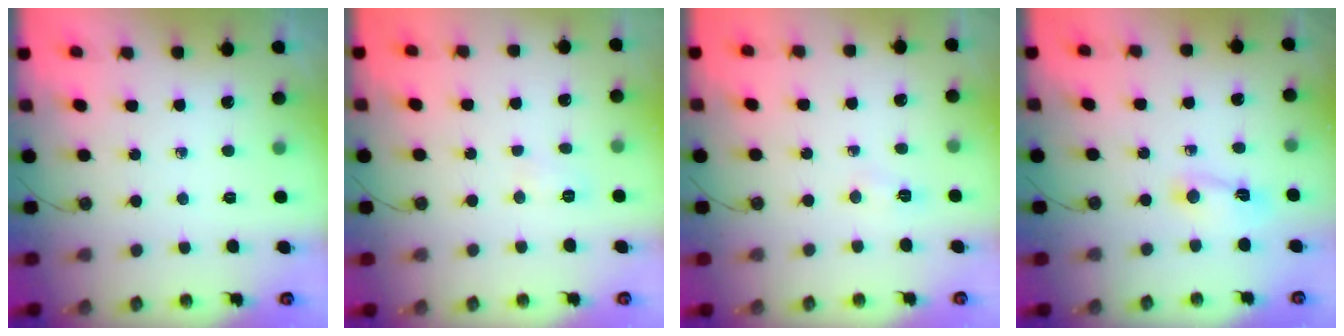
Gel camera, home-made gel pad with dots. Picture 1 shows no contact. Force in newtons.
{"total": 5.7, "press": 4.0, "slide": 4.0}
{"total": 2.5, "press": 2.4, "slide": 0.4}
{"total": 2.5, "press": 2.5, "slide": 0.3}